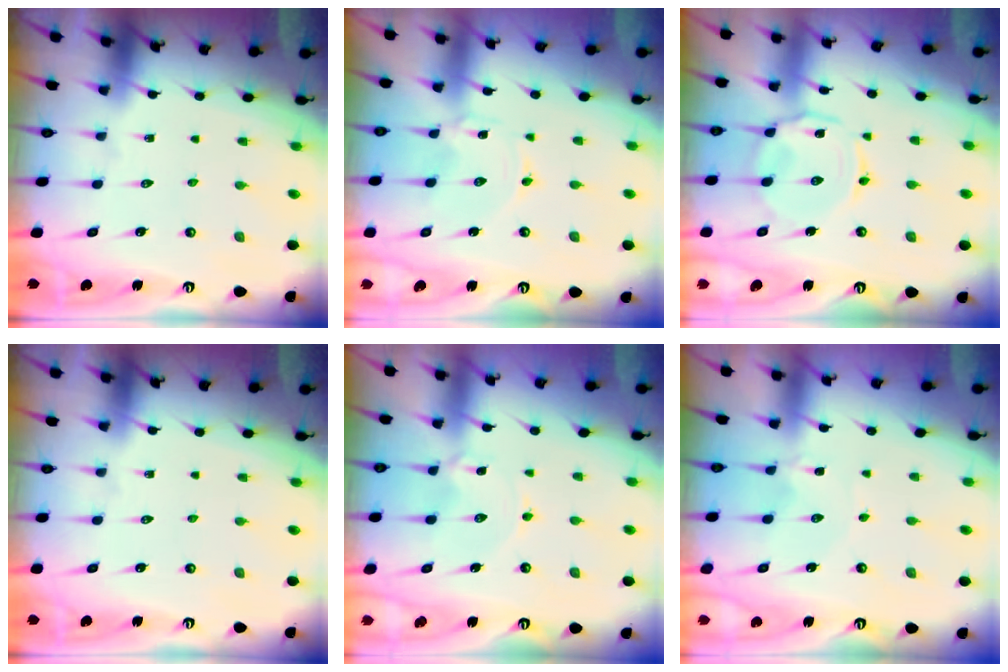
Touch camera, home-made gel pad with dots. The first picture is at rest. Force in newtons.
{"total": 0.0}
{"total": 6.6, "press": 6.5, "slide": 0.6}
{"total": 0.0}
{"total": 1.7, "press": 1.6, "slide": 0.1}
{"total": 0.0}